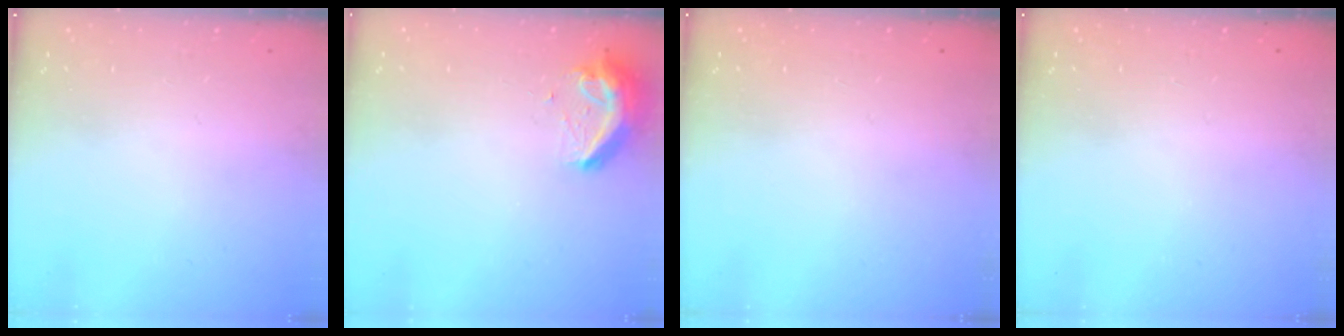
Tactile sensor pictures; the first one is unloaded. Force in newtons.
{"total": 9.5, "press": 9.5, "slide": 0.6}
{"total": 0.0}
{"total": 0.0}